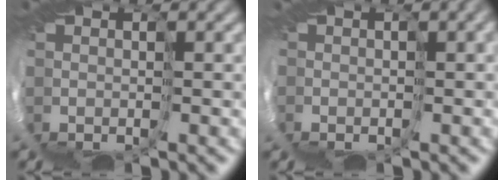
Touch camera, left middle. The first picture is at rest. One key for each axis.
{"total": 2.6, "fx": -1.3, "fy": 1.1, "fz": 1.9, "tx": -0.034, "ty": 0.005, "tz": -0.020}